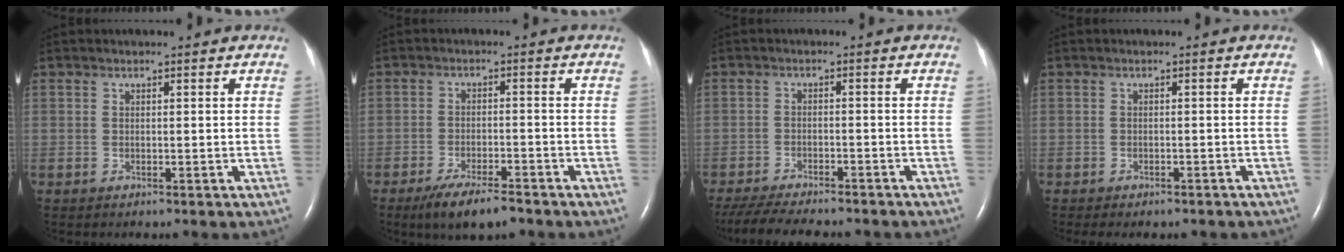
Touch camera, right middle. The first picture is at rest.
{"total": 6.9, "force": [-5.2, 1.5, 4.2], "torque": [-0.074, -0.011, -0.087]}
{"total": 14.7, "force": [-12.8, 3.0, 6.6], "torque": [-0.132, -0.025, -0.181]}
{"total": 6.8, "force": [-5.7, 2.4, 2.8], "torque": [-0.030, 0.002, -0.062]}